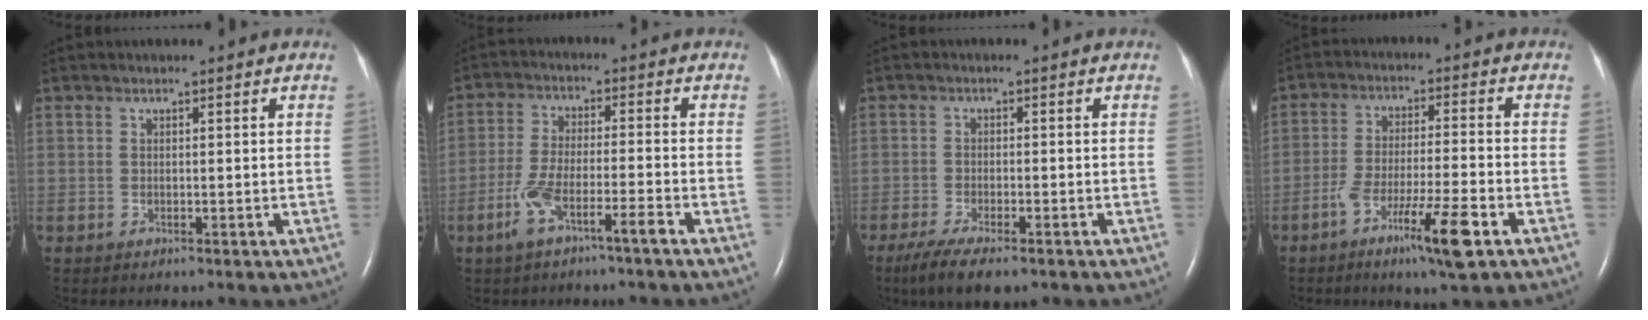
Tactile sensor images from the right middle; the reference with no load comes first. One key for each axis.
{"total": 6.5, "fx": -3.9, "fy": 0.2, "fz": 5.2, "tx": -0.111, "ty": 0.002, "tz": -0.077}
{"total": 7.5, "fx": -5.3, "fy": 1.9, "fz": 4.9, "tx": -0.088, "ty": -0.018, "tz": -0.082}
{"total": 9.7, "fx": -5.3, "fy": 0.0, "fz": 8.2, "tx": -0.150, "ty": -0.017, "tz": -0.092}